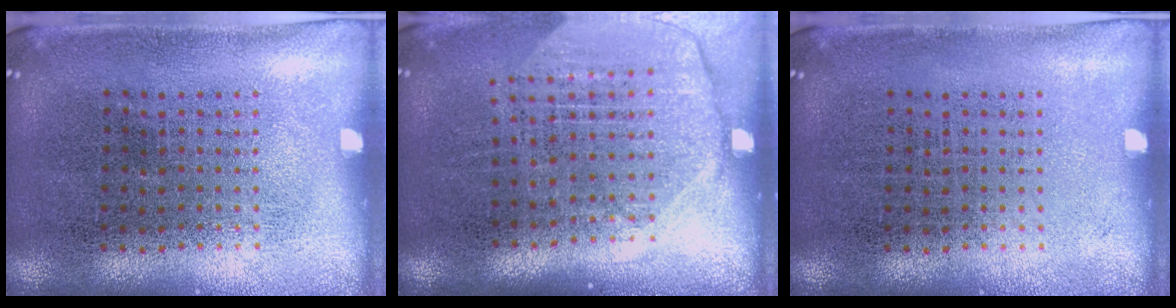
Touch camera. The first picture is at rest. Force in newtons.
{"total": 2.0, "press": 1.8, "slide": 1.0}
{"total": 0.0}